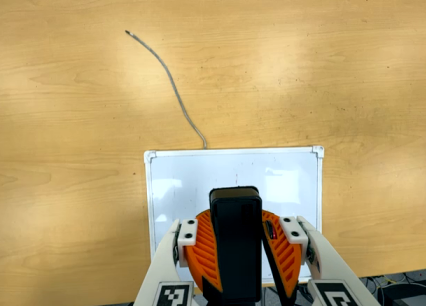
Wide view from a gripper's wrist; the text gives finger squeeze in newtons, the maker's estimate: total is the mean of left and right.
{"total": 10.0, "left": 10.4, "right": 9.6}